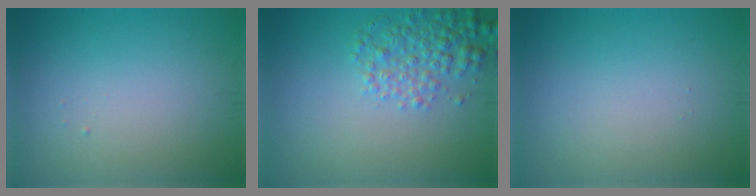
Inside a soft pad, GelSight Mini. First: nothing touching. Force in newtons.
{"total": 3.3, "press": 3.3, "slide": 0.1}
{"total": 0.0}